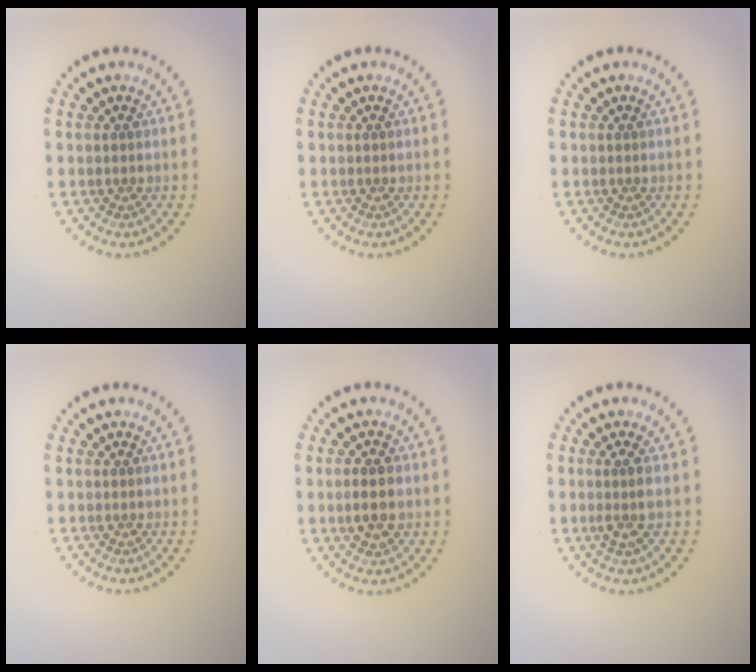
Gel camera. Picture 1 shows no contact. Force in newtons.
{"total": 0.0}
{"total": 0.0}
{"total": 0.0}
{"total": 2.8, "press": 2.8, "slide": 0.2}
{"total": 1.7, "press": 1.3, "slide": 1.2}